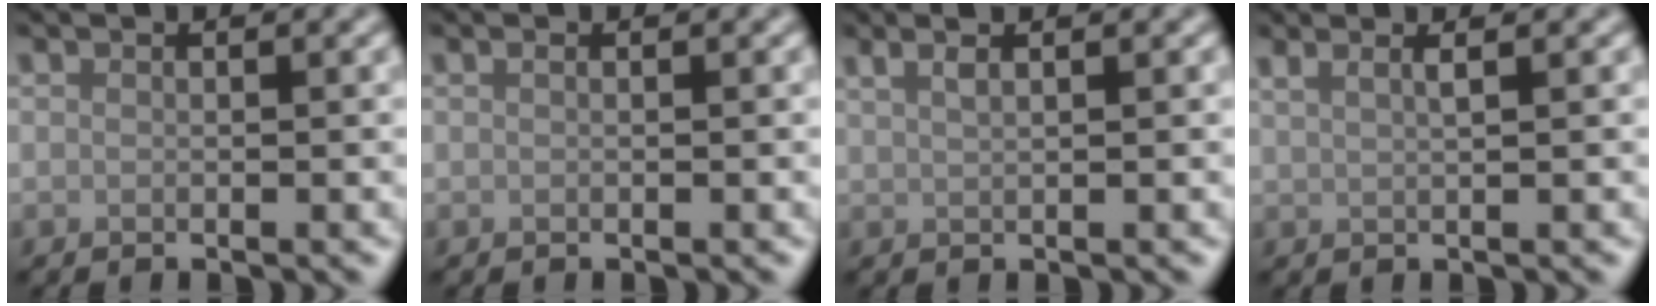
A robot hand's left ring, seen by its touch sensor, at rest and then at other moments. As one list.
[{"total": 0.0}, {"total": 2.2, "force": [1.5, 0.9, 1.4], "torque": [-0.015, 0.004, 0.012]}, {"total": 2.4, "force": [1.4, 0.9, 1.6], "torque": [-0.010, 0.001, 0.005]}]